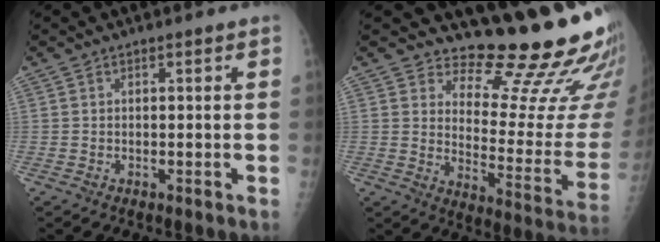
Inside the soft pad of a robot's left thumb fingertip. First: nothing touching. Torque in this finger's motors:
{"motor_torque": [0.30, 0.23, 0.14, -0.06, 0.04]}